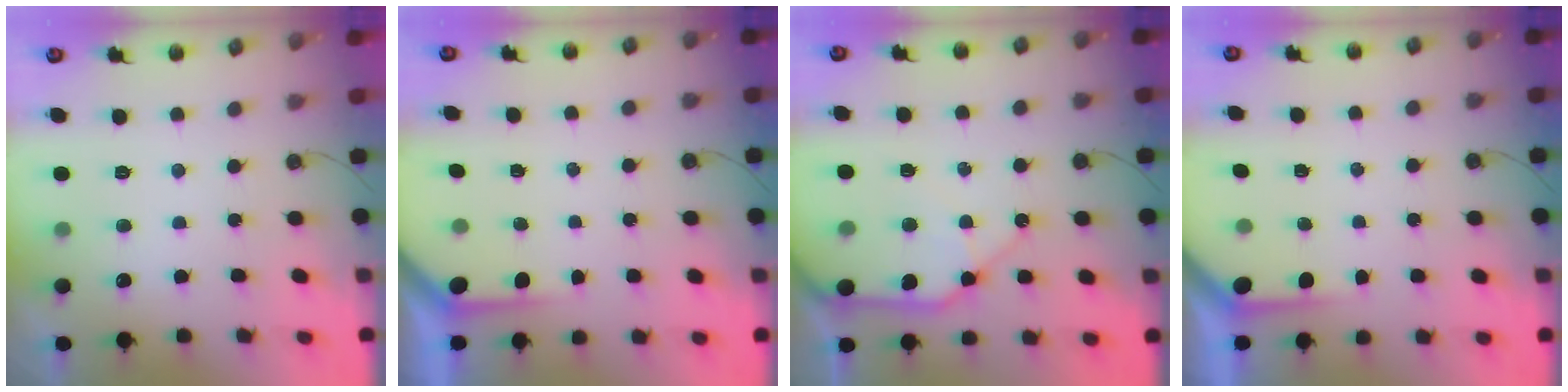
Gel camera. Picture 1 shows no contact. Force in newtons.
{"total": 2.2, "press": 2.2, "slide": 0.3}
{"total": 12.9, "press": 12.8, "slide": 2.0}
{"total": 2.2, "press": 2.2, "slide": 0.3}